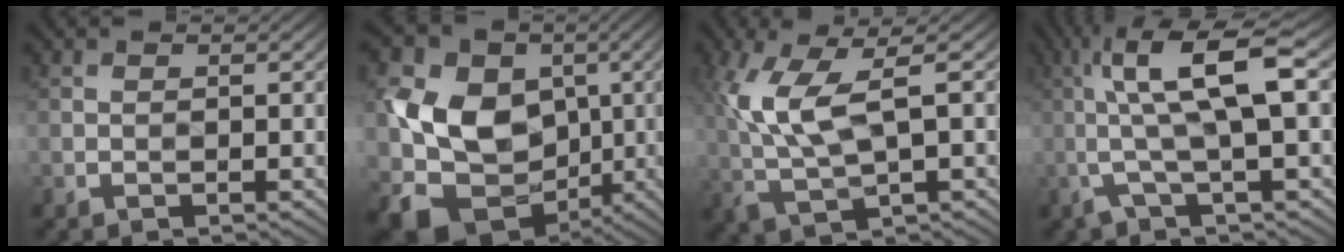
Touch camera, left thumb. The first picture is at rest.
{"total": 13.5, "force": [-1.0, 10.8, 8.0], "torque": [-0.178, -0.026, -0.020]}
{"total": 9.1, "force": [1.9, 3.2, 8.3], "torque": [-0.201, -0.001, 0.037]}
{"total": 9.6, "force": [1.1, 1.9, 9.3], "torque": [-0.174, 0.026, 0.012]}